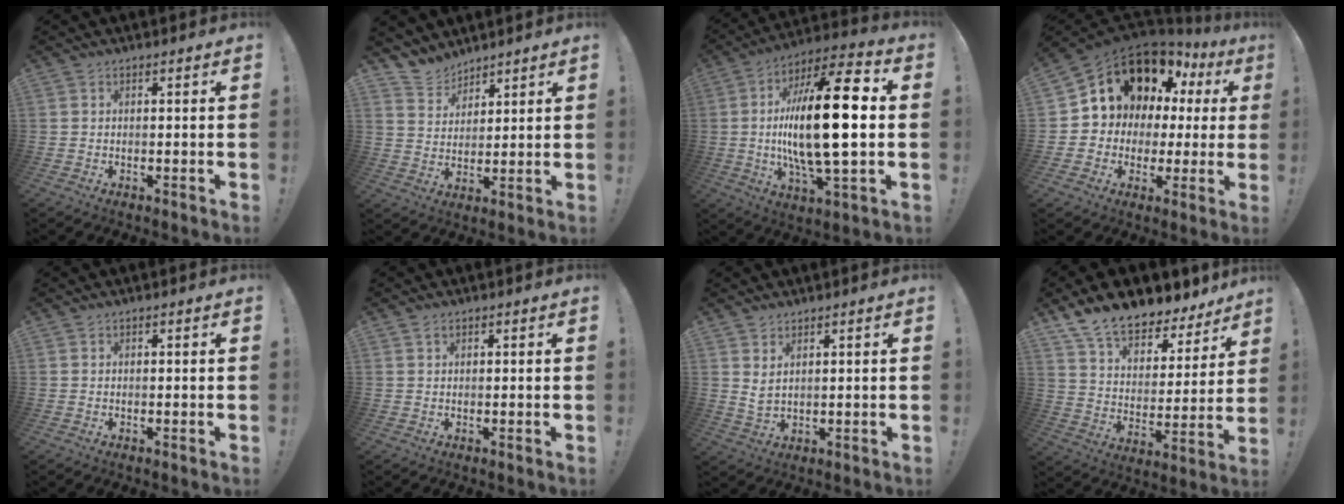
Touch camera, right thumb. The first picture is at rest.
{"total": 7.8, "force": [6.9, 3.7, 0.5], "torque": [-0.018, -0.051, 0.134]}
{"total": 26.0, "force": [-0.3, 7.9, 24.8], "torque": [-0.459, -0.007, -0.017]}
{"total": 12.7, "force": [6.9, 9.4, 5.1], "torque": [-0.079, -0.056, 0.143]}
{"total": 0.0}
{"total": 0.9, "force": [0.6, 0.5, 0.4], "torque": [-0.003, 0.000, 0.010]}
{"total": 3.4, "force": [2.5, 0.9, 2.2], "torque": [-0.031, -0.019, 0.044]}
{"total": 13.6, "force": [11.7, 5.1, 4.5], "torque": [-0.084, -0.098, 0.212]}